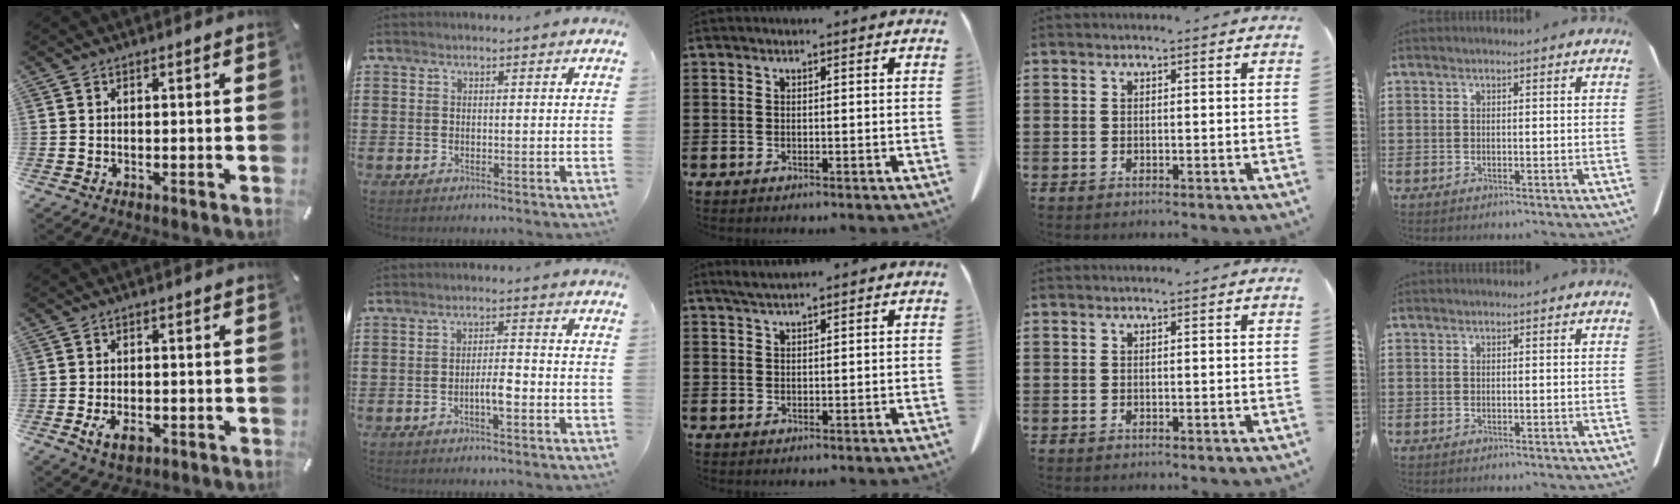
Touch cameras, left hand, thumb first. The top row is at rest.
{"thumb": {"total": 4.2, "force": [-1.6, 2.5, 3.0], "torque": [-0.068, 0.002, -0.031]}, "index": {"total": 3.8, "force": [-1.4, 1.0, 3.4], "torque": [-0.061, 0.009, -0.027]}, "middle": {"total": 1.9, "force": [1.6, 0.0, 0.9], "torque": [-0.021, 0.000, 0.032]}}